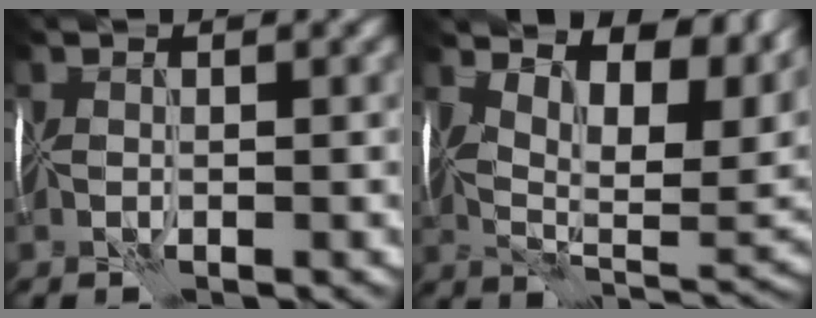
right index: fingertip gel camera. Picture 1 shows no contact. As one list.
[{"total": 12.7, "force": [7.3, 5.1, 9.1], "torque": [-0.149, 0.001, 0.132]}]